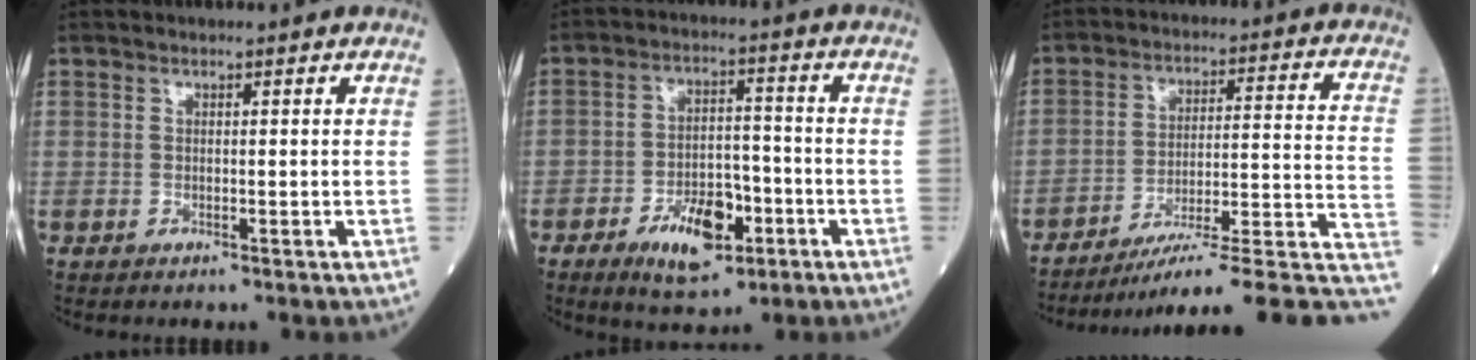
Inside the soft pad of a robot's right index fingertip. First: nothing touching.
{"total": 9.0, "force": [-4.4, 4.1, 6.7], "torque": [-0.117, 0.004, -0.070]}
{"total": 18.4, "force": [-13.6, 0.4, 12.4], "torque": [-0.111, 0.036, -0.193]}